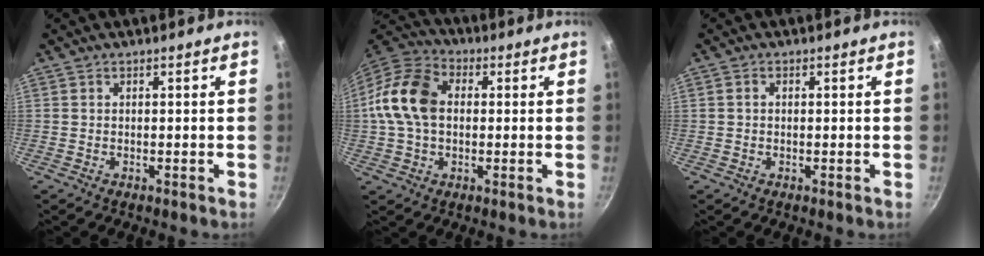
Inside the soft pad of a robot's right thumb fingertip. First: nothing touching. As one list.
[{"total": 14.0, "force": [0.9, 9.9, 9.8], "torque": [-0.168, 0.028, 0.001]}, {"total": 0.9, "force": [0.0, 0.8, 0.5], "torque": [-0.009, 0.006, 0.000]}]